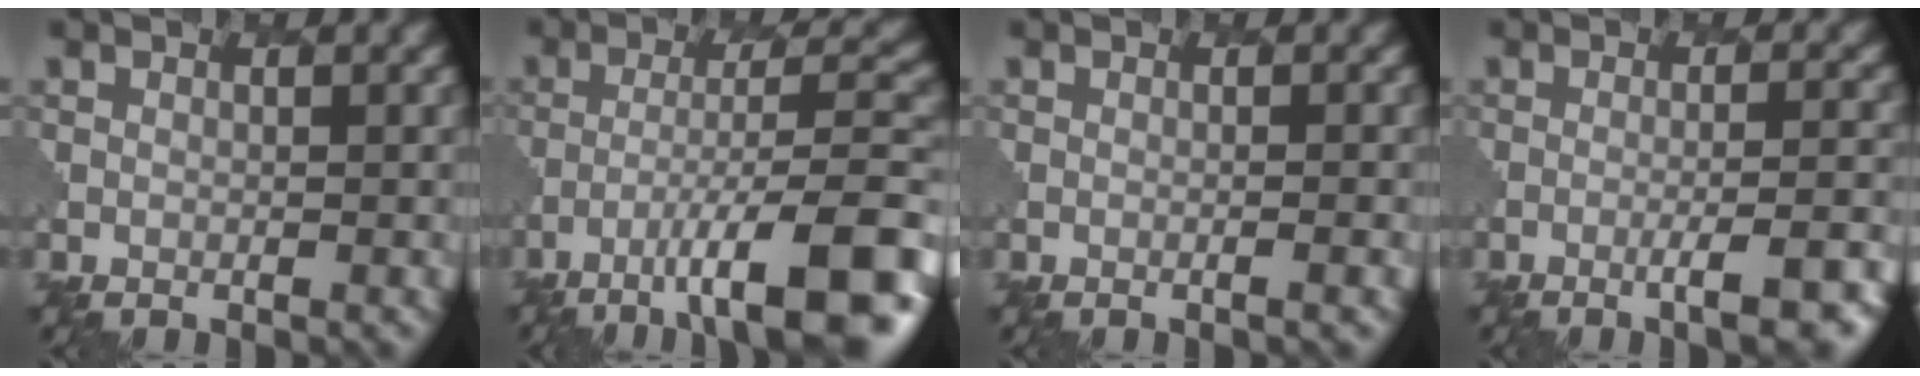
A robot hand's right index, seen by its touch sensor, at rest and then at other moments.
{"total": 11.7, "force": [-6.6, 2.9, 9.3], "torque": [-0.141, 0.005, -0.103]}
{"total": 1.0, "force": [-0.1, 0.2, 0.9], "torque": [-0.005, 0.000, -0.007]}
{"total": 5.4, "force": [-2.9, 1.2, 4.4], "torque": [-0.054, 0.003, -0.039]}